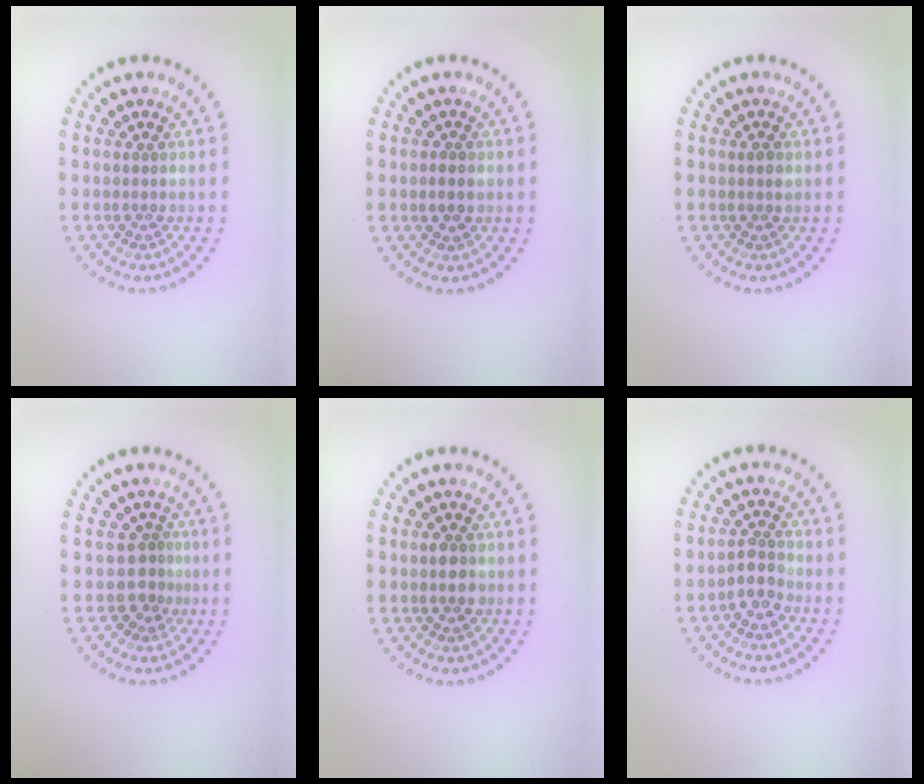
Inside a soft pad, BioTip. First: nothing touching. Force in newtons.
{"total": 1.0, "press": 0.9, "slide": 0.3}
{"total": 1.0, "press": 0.9, "slide": 0.4}
{"total": 1.8, "press": 1.2, "slide": 1.4}
{"total": 2.1, "press": 2.1, "slide": 0.1}
{"total": 2.3, "press": 2.0, "slide": 1.1}